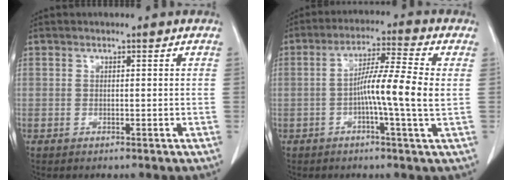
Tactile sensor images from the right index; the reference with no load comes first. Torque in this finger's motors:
{"motor_torque": [1.11, -0.16, 0.51, 0.16]}